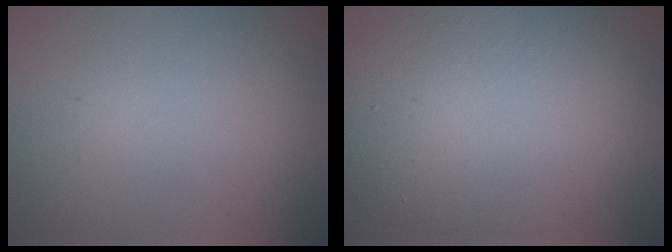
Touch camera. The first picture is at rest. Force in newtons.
{"total": 10.3, "press": 10.2, "slide": 0.7}